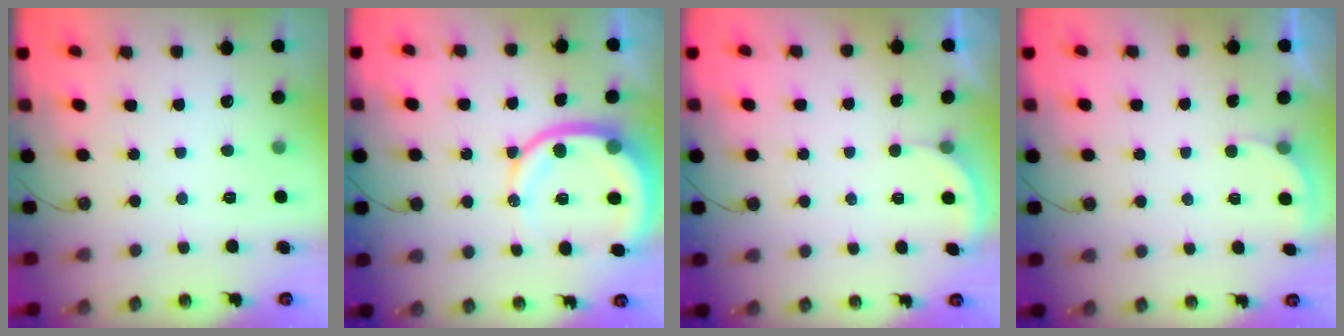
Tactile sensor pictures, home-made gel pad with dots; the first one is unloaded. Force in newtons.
{"total": 12.7, "press": 12.6, "slide": 1.8}
{"total": 1.4, "press": 1.3, "slide": 0.5}
{"total": 1.9, "press": 1.9, "slide": 0.2}